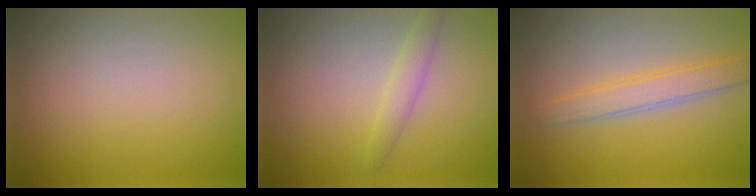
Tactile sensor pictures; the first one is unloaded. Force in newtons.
{"total": 1.5, "press": 1.5, "slide": 0.1}
{"total": 2.8, "press": 2.7, "slide": 0.1}